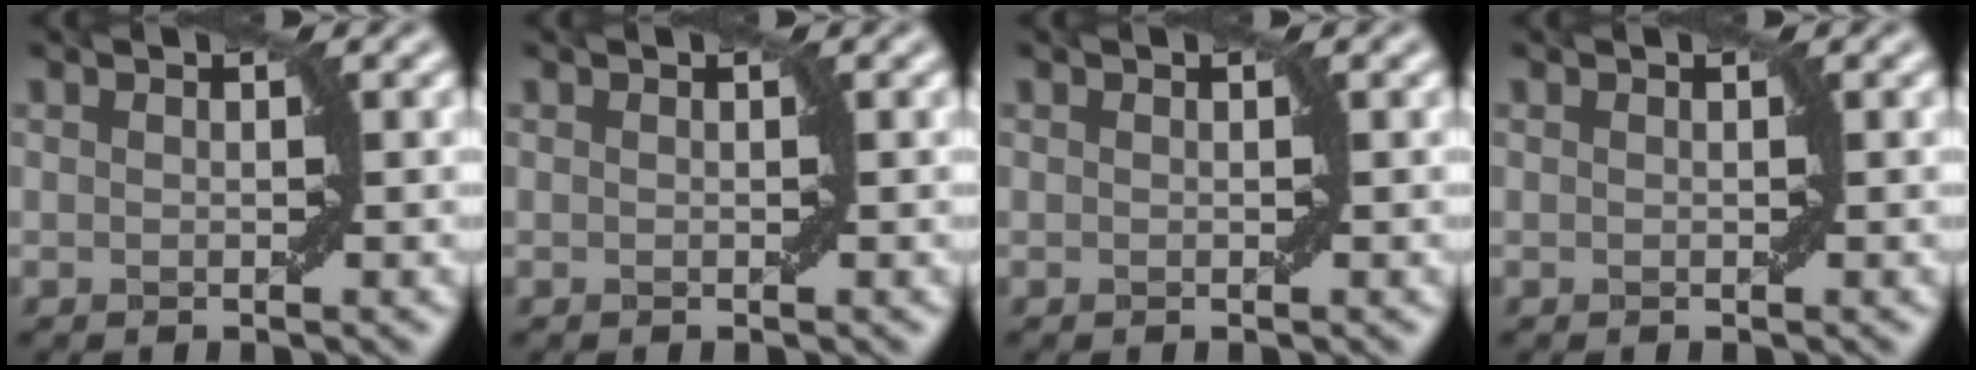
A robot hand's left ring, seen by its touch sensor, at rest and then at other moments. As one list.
[{"total": 0.0}, {"total": 0.0}, {"total": 0.0}]